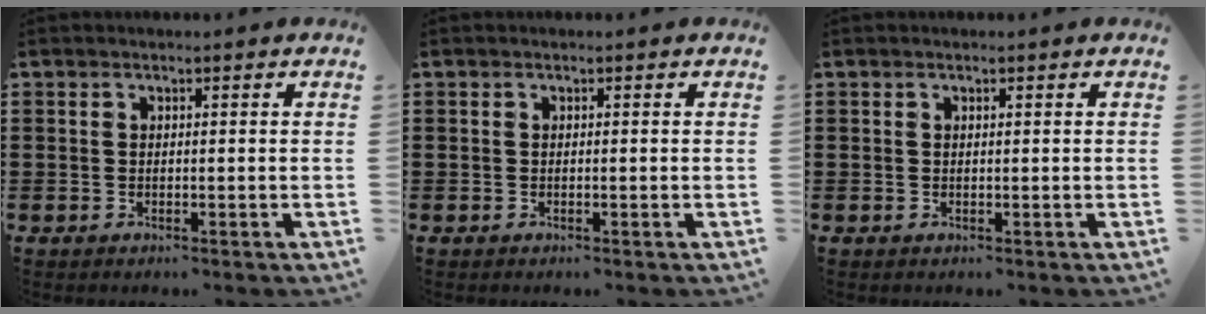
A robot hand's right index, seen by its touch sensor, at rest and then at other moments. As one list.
[{"total": 0.0}, {"total": 0.0}]